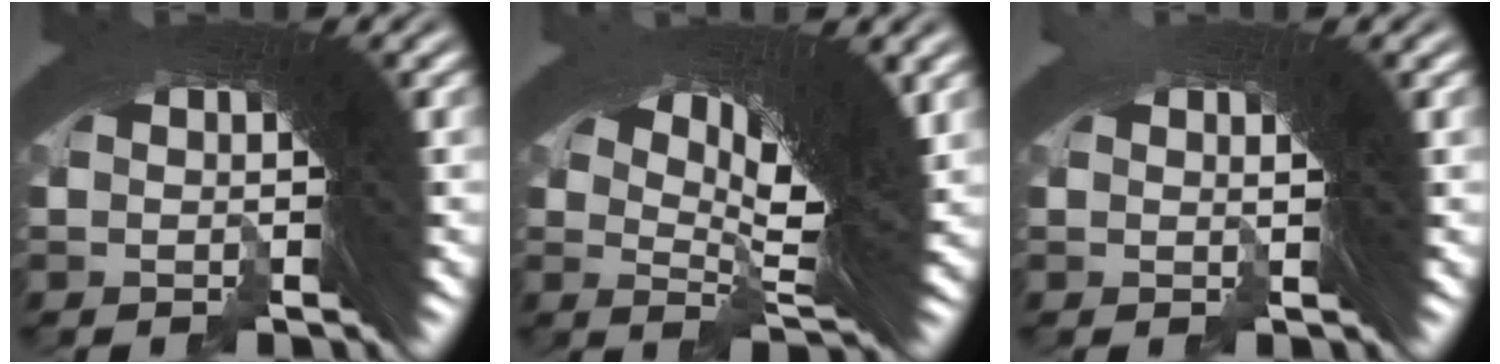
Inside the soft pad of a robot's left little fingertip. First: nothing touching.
{"total": 9.0, "force": [1.3, 3.6, 8.2], "torque": [-0.127, -0.006, 0.021]}
{"total": 1.6, "force": [-1.5, 0.5, -0.2], "torque": [-0.013, -0.022, -0.018]}